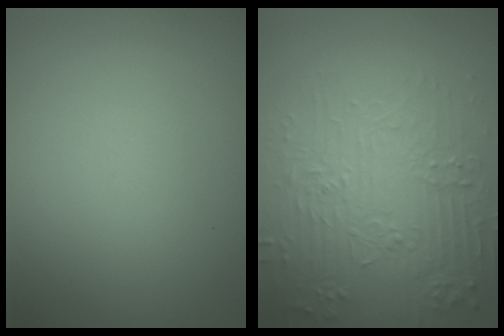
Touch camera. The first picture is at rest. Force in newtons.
{"total": 6.2, "press": 5.5, "slide": 2.8}